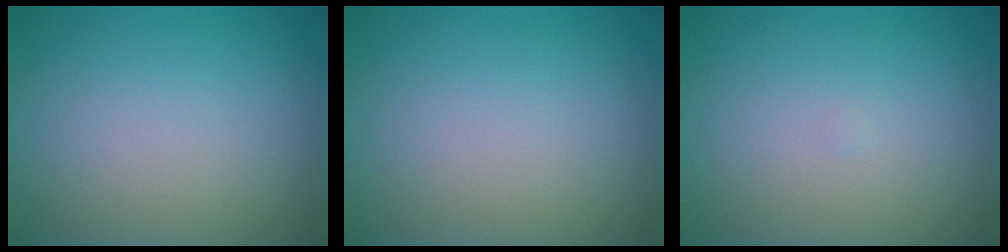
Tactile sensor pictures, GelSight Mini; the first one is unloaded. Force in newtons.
{"total": 0.0}
{"total": 0.0}